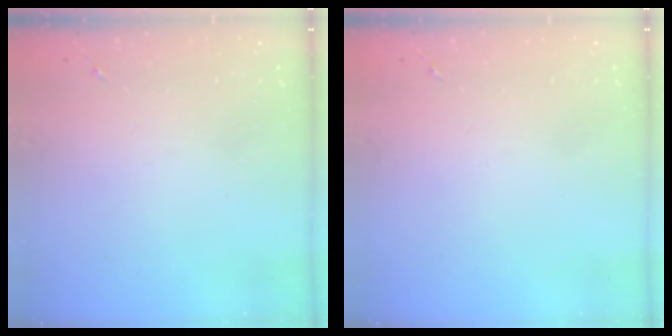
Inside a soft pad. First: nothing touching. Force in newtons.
{"total": 0.0}